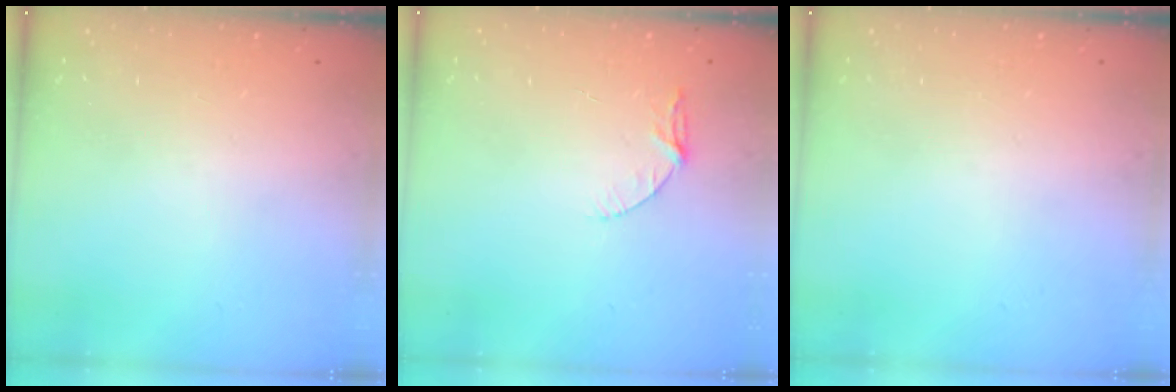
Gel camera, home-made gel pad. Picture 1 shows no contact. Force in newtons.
{"total": 5.2, "press": 5.1, "slide": 0.6}
{"total": 0.0}